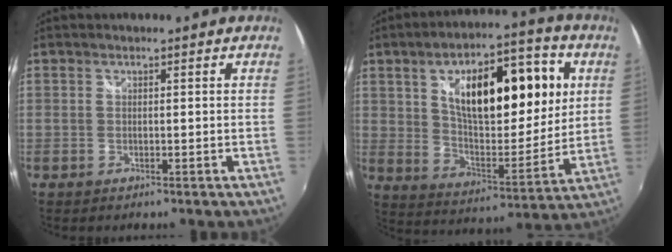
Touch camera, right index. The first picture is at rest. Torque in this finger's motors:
{"motor_torque": [1.66, 0.48, 0.67, 0.12]}